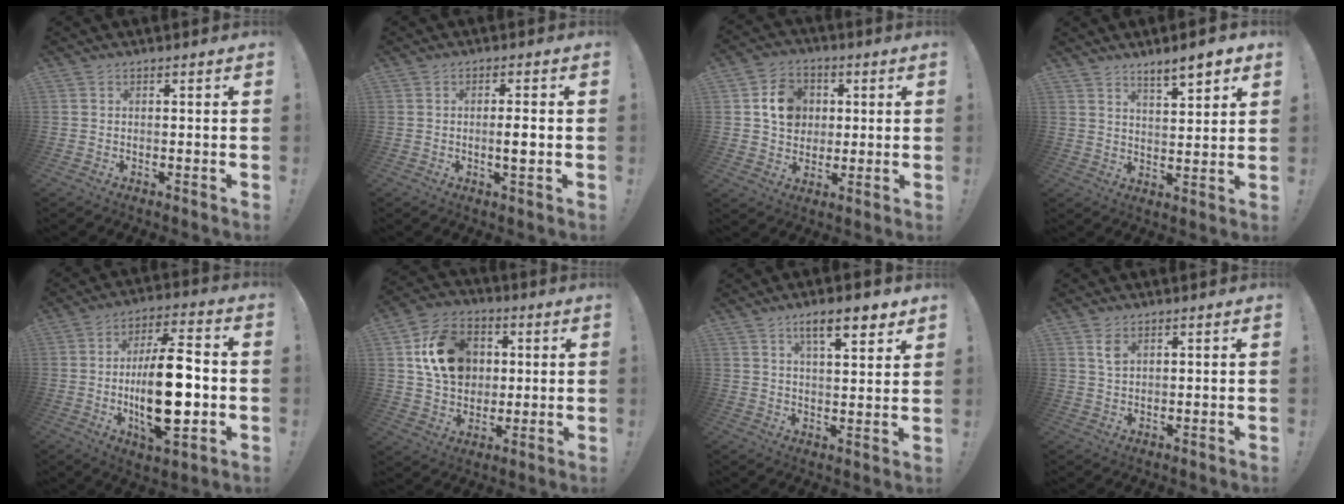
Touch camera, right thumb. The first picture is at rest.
{"total": 3.4, "force": [-0.6, 0.3, 3.3], "torque": [-0.048, -0.005, -0.014]}
{"total": 10.9, "force": [2.4, 9.5, 4.8], "torque": [-0.053, 0.000, 0.049]}
{"total": 7.4, "force": [5.8, 1.5, 4.4], "torque": [-0.057, -0.038, 0.096]}
{"total": 21.7, "force": [-2.4, 8.4, 19.9], "torque": [-0.351, 0.001, -0.040]}
{"total": 17.6, "force": [3.8, 14.1, 9.9], "torque": [-0.138, -0.004, 0.081]}
{"total": 9.7, "force": [5.9, 2.6, 7.2], "torque": [-0.098, -0.028, 0.096]}
{"total": 3.4, "force": [1.8, 1.7, 2.3], "torque": [-0.026, -0.009, 0.029]}